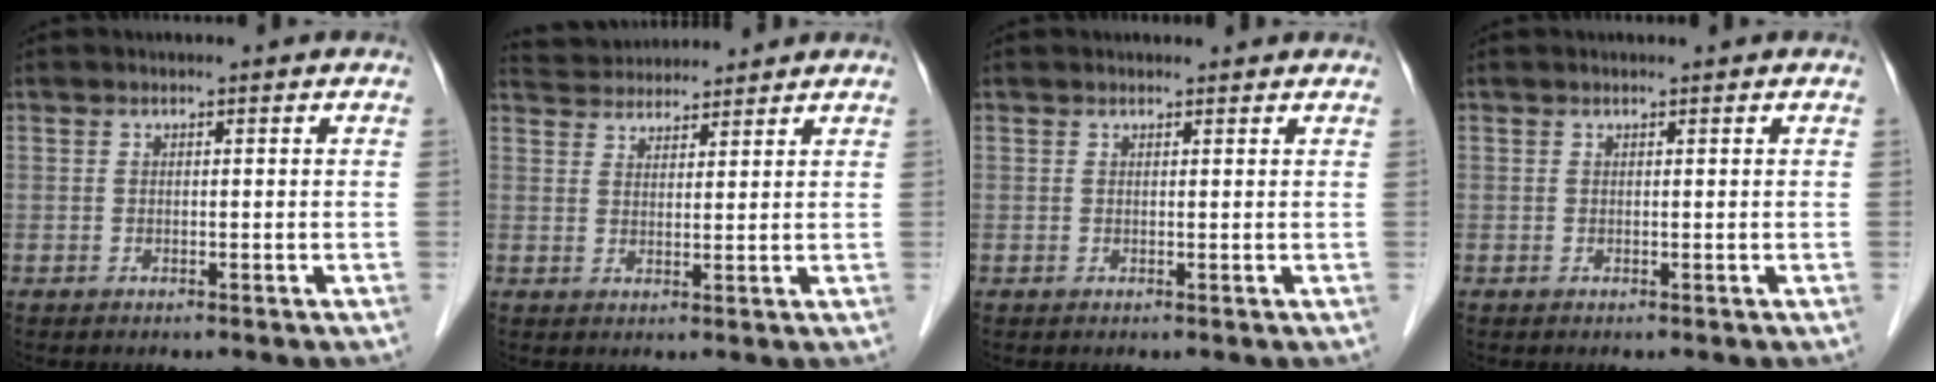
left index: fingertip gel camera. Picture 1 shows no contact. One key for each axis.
{"total": 7.7, "fx": 7.5, "fy": 1.3, "fz": 1.4, "tx": -0.031, "ty": 0.034, "tz": 0.122}
{"total": 2.4, "fx": 2.3, "fy": 0.5, "fz": 0.3, "tx": -0.011, "ty": 0.016, "tz": 0.025}
{"total": 0.5, "fx": 0.5, "fy": 0.0, "fz": 0.2, "tx": -0.005, "ty": 0.003, "tz": 0.008}